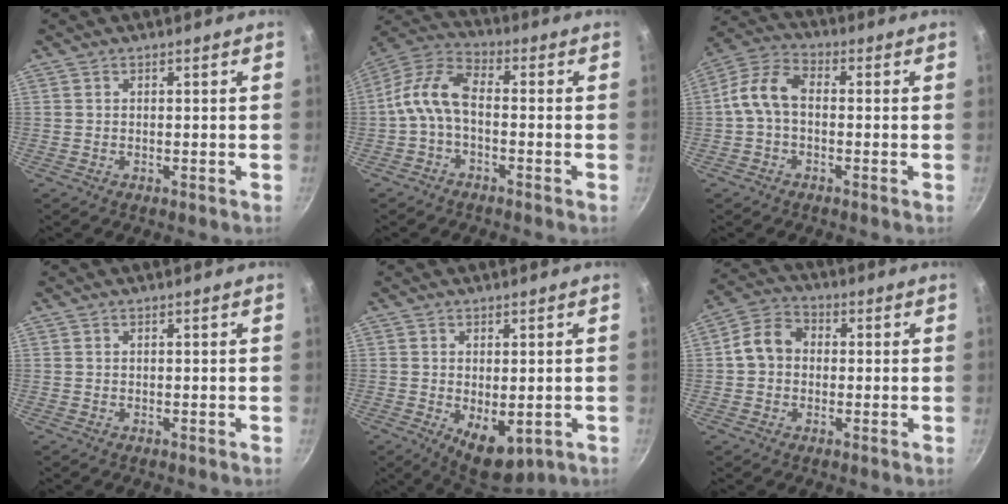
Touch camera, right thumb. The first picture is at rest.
{"total": 10.0, "force": [-1.2, 5.4, 8.3], "torque": [-0.169, 0.034, -0.034]}
{"total": 8.7, "force": [-0.4, 5.5, 6.8], "torque": [-0.131, 0.029, -0.020]}
{"total": 0.0}
{"total": 8.1, "force": [-2.2, 4.2, 6.6], "torque": [-0.088, -0.011, -0.015]}
{"total": 7.7, "force": [0.1, 6.3, 4.4], "torque": [-0.067, 0.026, -0.011]}